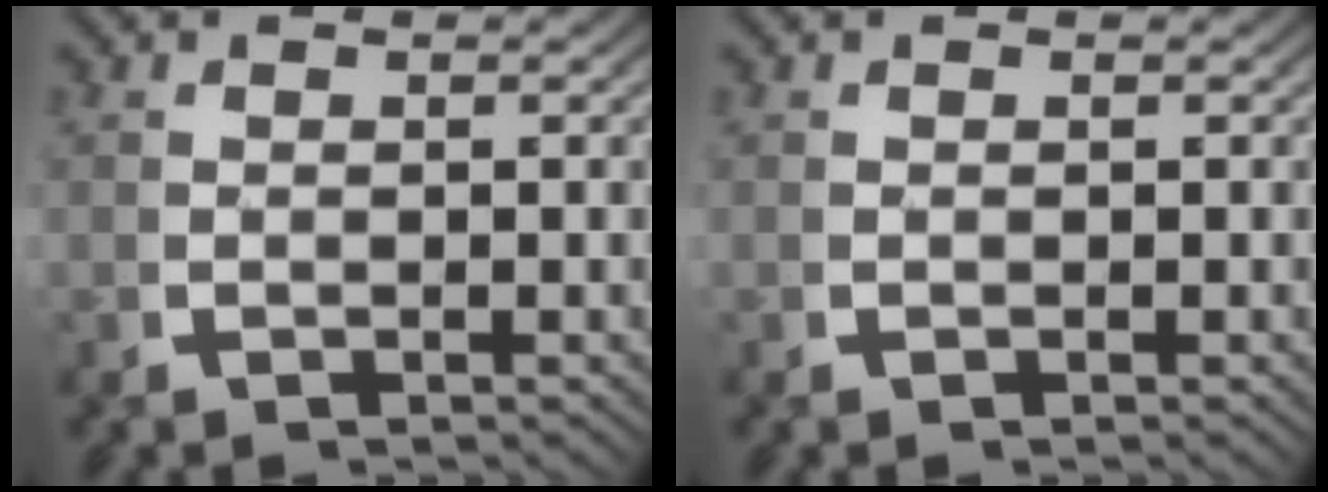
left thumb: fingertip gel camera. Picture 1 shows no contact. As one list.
[{"total": 0.0}]